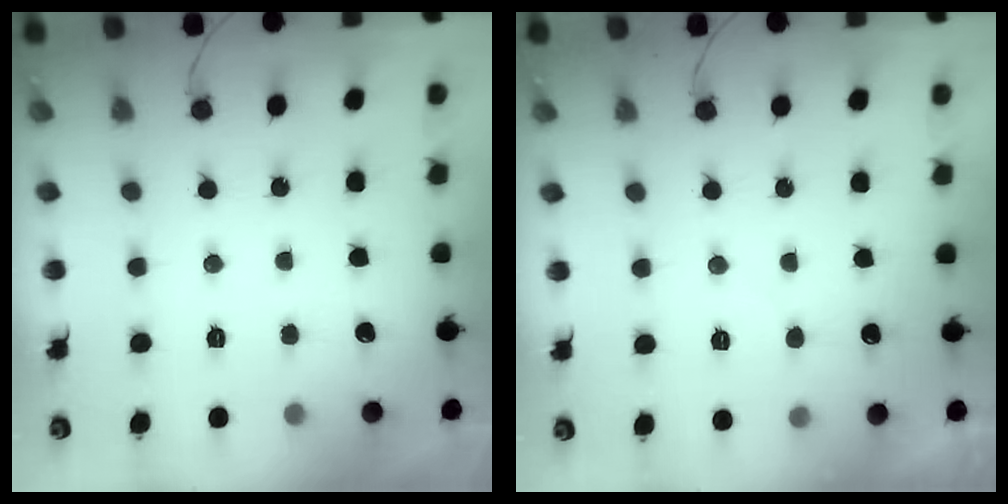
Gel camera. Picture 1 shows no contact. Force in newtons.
{"total": 4.6, "press": 4.6, "slide": 0.3}